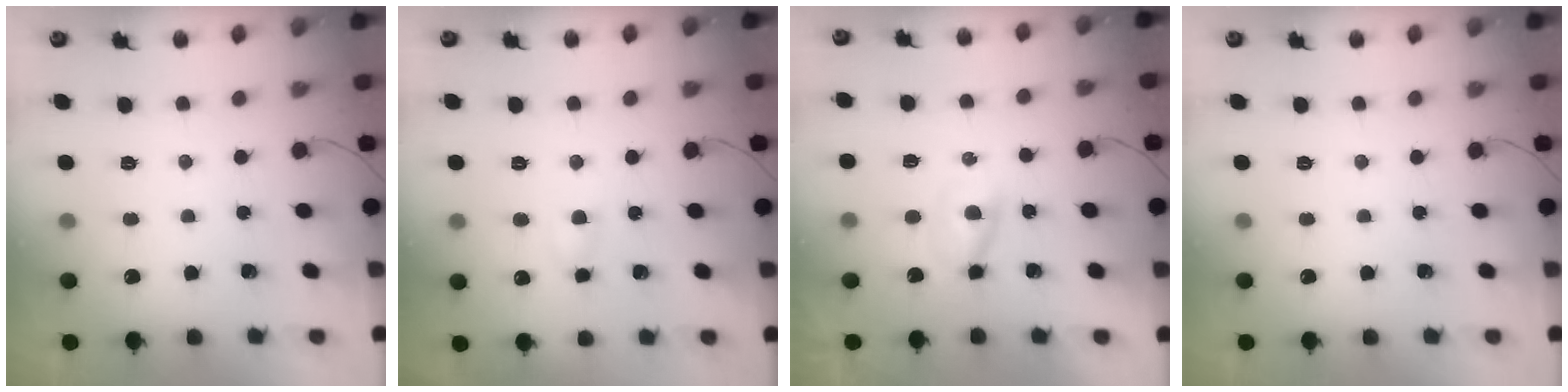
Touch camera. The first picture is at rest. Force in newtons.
{"total": 3.1, "press": 2.9, "slide": 1.1}
{"total": 2.1, "press": 1.9, "slide": 0.9}
{"total": 0.0}